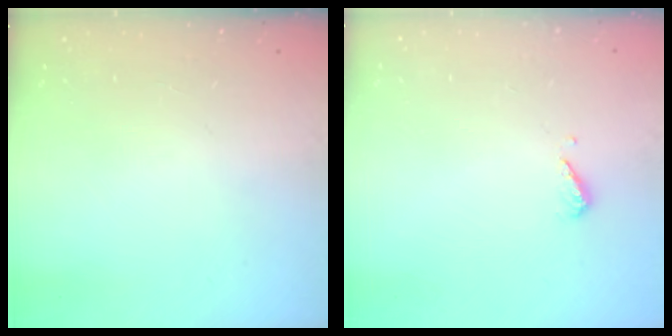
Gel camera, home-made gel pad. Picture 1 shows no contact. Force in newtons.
{"total": 4.4, "press": 4.4, "slide": 0.5}